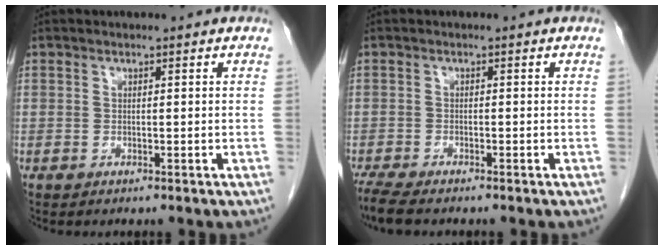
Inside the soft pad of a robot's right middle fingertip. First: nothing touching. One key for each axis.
{"total": 4.0, "fx": -3.4, "fy": 0.4, "fz": 2.1, "tx": -0.050, "ty": -0.017, "tz": -0.060}